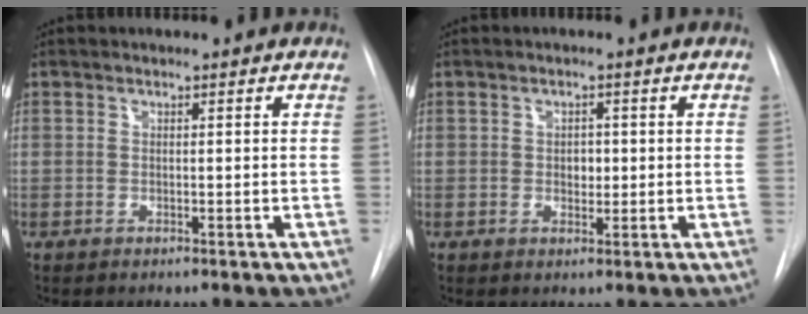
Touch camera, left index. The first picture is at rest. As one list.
[{"total": 2.0, "force": [0.1, 1.5, 1.4], "torque": [-0.019, 0.000, 0.003]}]